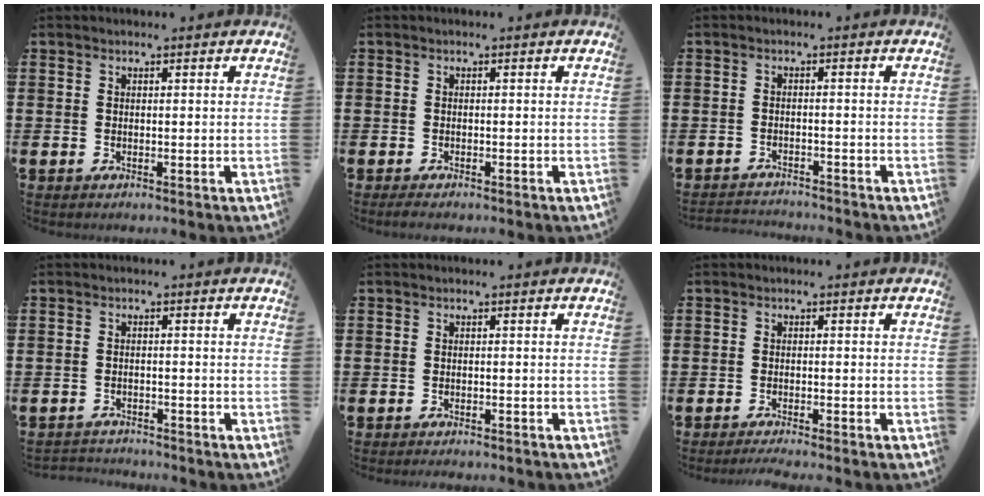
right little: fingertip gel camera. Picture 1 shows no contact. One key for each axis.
{"total": 0.8, "fx": -0.5, "fy": 0.2, "fz": 0.5, "tx": -0.011, "ty": -0.002, "tz": -0.011}
{"total": 1.8, "fx": -1.8, "fy": 0.0, "fz": -0.2, "tx": -0.003, "ty": 0.001, "tz": -0.039}
{"total": 1.6, "fx": -1.6, "fy": 0.1, "fz": -0.2, "tx": -0.001, "ty": 0.002, "tz": -0.035}
{"total": 0.9, "fx": -0.9, "fy": 0.0, "fz": 0.0, "tx": -0.002, "ty": 0.000, "tz": -0.018}
{"total": 1.3, "fx": -1.2, "fy": -0.2, "fz": 0.4, "tx": -0.005, "ty": 0.000, "tz": -0.024}